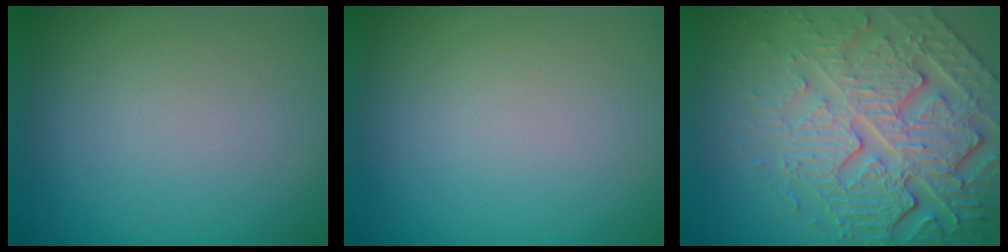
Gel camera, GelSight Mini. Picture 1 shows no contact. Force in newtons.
{"total": 0.0}
{"total": 8.2, "press": 5.8, "slide": 5.8}